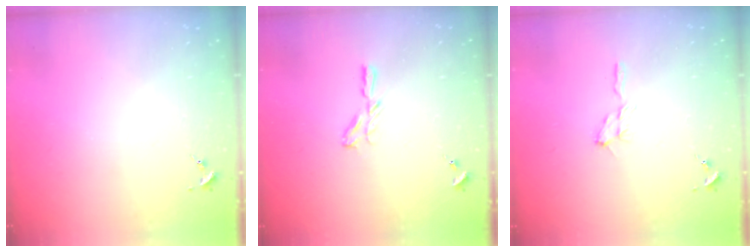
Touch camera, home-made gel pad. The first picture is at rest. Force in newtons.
{"total": 4.4, "press": 4.3, "slide": 0.4}
{"total": 6.7, "press": 6.6, "slide": 0.7}